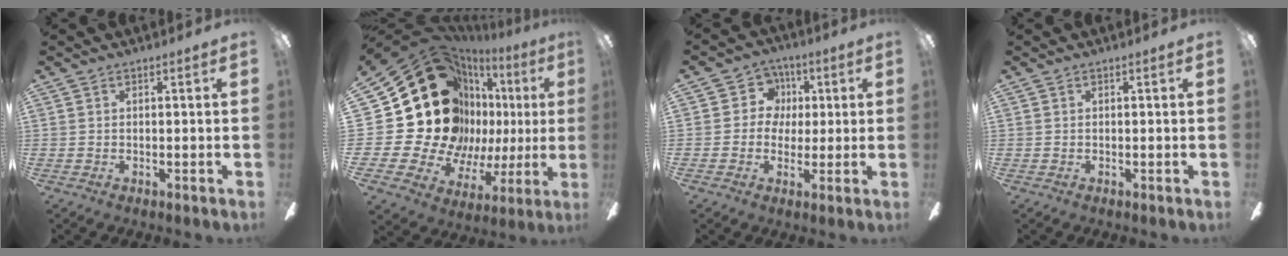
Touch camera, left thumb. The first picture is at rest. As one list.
[{"total": 34.4, "force": [7.5, 25.7, 21.7], "torque": [-0.415, -0.078, 0.208]}, {"total": 7.6, "force": [1.0, 7.4, 1.6], "torque": [-0.024, 0.007, 0.016]}, {"total": 0.0}]